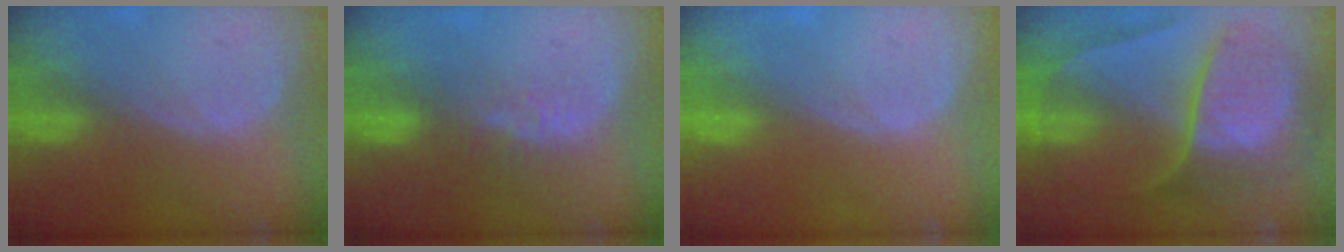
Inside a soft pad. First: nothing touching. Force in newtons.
{"total": 4.3, "press": 3.6, "slide": 2.3}
{"total": 0.0}
{"total": 10.7, "press": 10.7, "slide": 1.1}